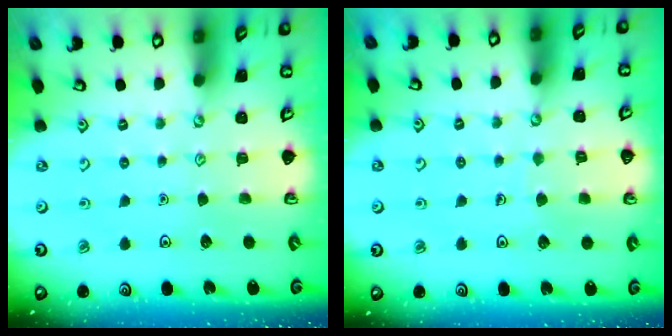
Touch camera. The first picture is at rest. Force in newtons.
{"total": 4.0, "press": 4.0, "slide": 0.4}